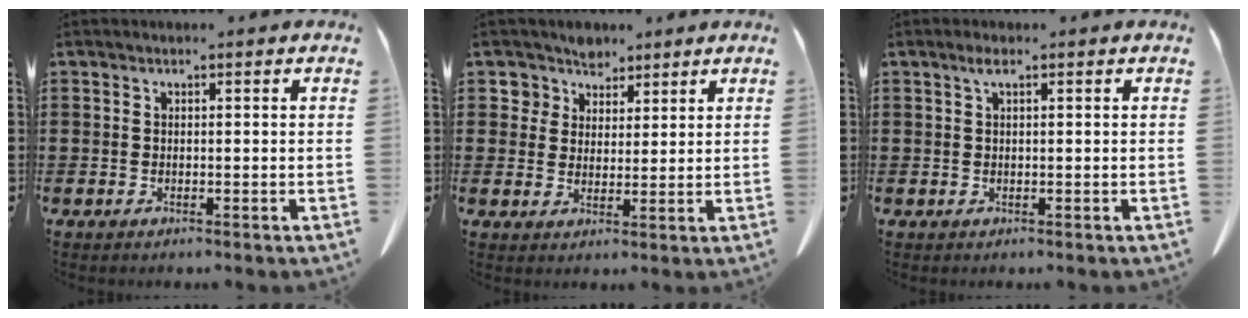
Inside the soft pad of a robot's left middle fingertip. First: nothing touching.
{"total": 4.4, "force": [3.1, 3.1, 0.3], "torque": [-0.029, 0.003, 0.056]}
{"total": 1.5, "force": [0.6, 0.3, 1.3], "torque": [-0.028, 0.005, 0.009]}